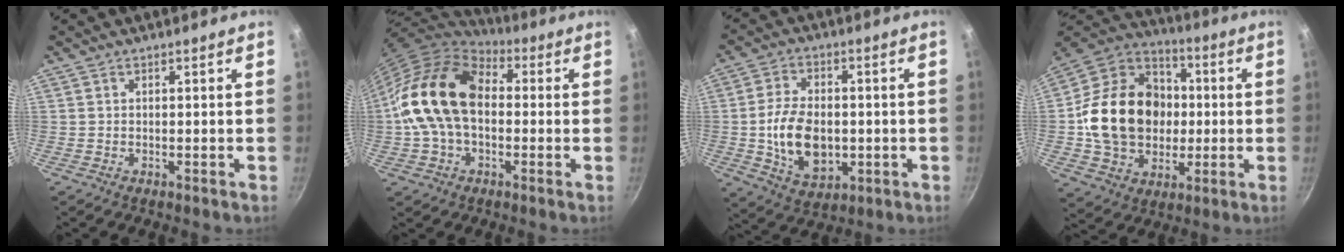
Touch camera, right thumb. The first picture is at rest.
{"total": 18.2, "force": [0.3, 12.6, 13.2], "torque": [-0.219, 0.041, -0.009]}
{"total": 13.0, "force": [-1.3, 8.5, 9.7], "torque": [-0.157, 0.004, -0.015]}
{"total": 22.5, "force": [-0.2, 18.1, 13.3], "torque": [-0.198, 0.034, -0.002]}